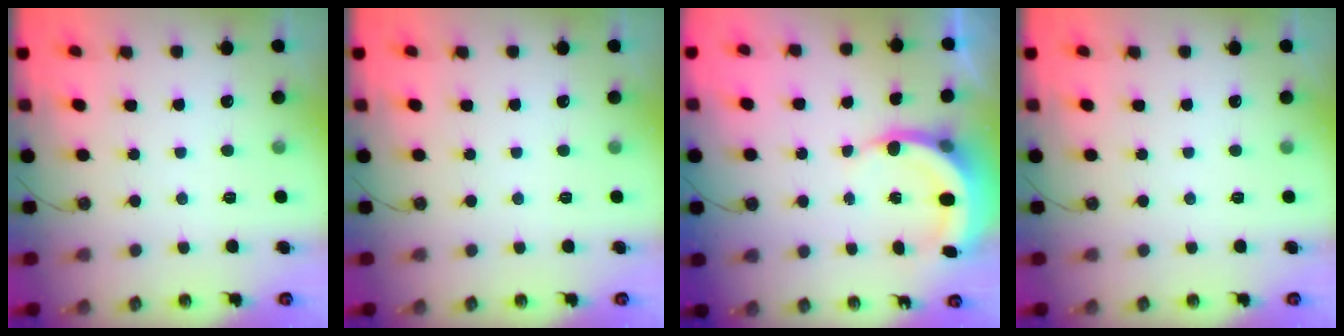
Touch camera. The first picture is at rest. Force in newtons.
{"total": 0.0}
{"total": 5.9, "press": 5.8, "slide": 0.7}
{"total": 0.0}